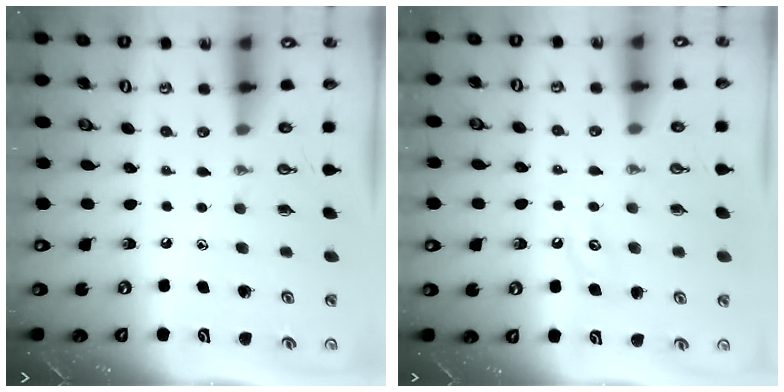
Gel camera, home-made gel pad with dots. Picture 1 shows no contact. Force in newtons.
{"total": 3.4, "press": 3.3, "slide": 0.4}